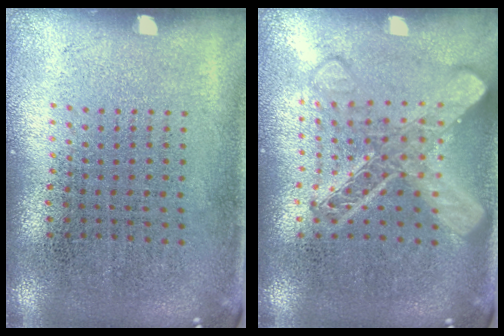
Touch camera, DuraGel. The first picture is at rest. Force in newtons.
{"total": 2.9, "press": 2.8, "slide": 0.5}